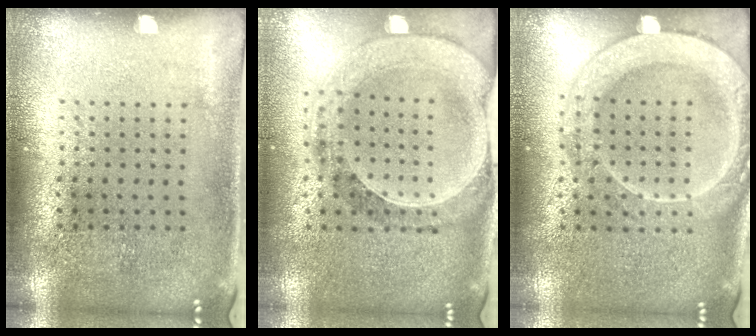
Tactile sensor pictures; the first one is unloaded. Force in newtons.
{"total": 1.5, "press": 1.5, "slide": 0.3}
{"total": 2.1, "press": 2.1, "slide": 0.2}